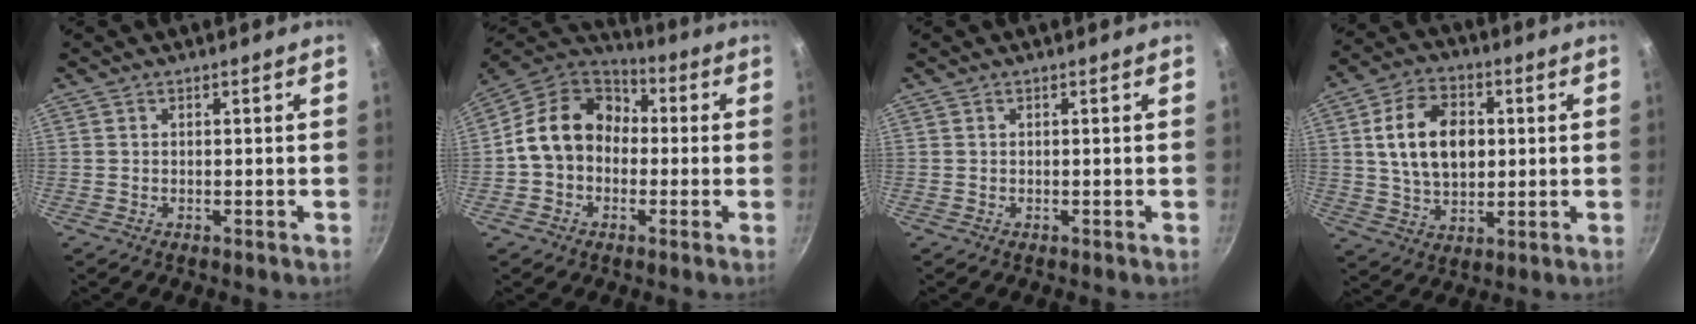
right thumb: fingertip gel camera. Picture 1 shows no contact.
{"total": 15.4, "force": [0.3, 12.4, 9.2], "torque": [-0.122, 0.043, -0.015]}
{"total": 0.0}
{"total": 13.7, "force": [2.1, 9.3, 9.9], "torque": [-0.148, 0.003, 0.034]}